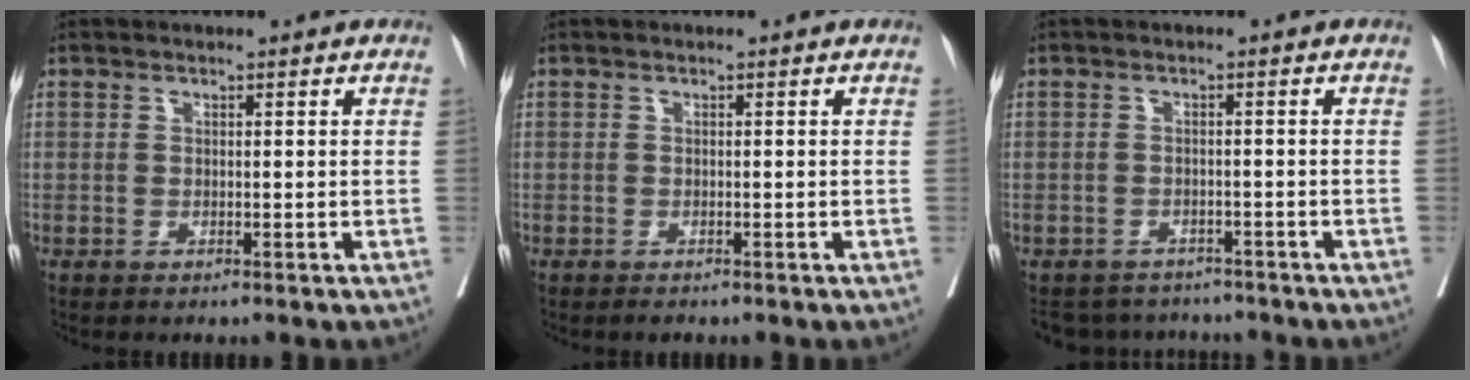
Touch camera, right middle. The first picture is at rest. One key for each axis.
{"total": 0.6, "fx": -0.6, "fy": 0.2, "fz": 0.2, "tx": -0.006, "ty": -0.002, "tz": -0.007}
{"total": 6.2, "fx": -5.9, "fy": 2.0, "fz": 0.1, "tx": 0.004, "ty": 0.008, "tz": -0.079}